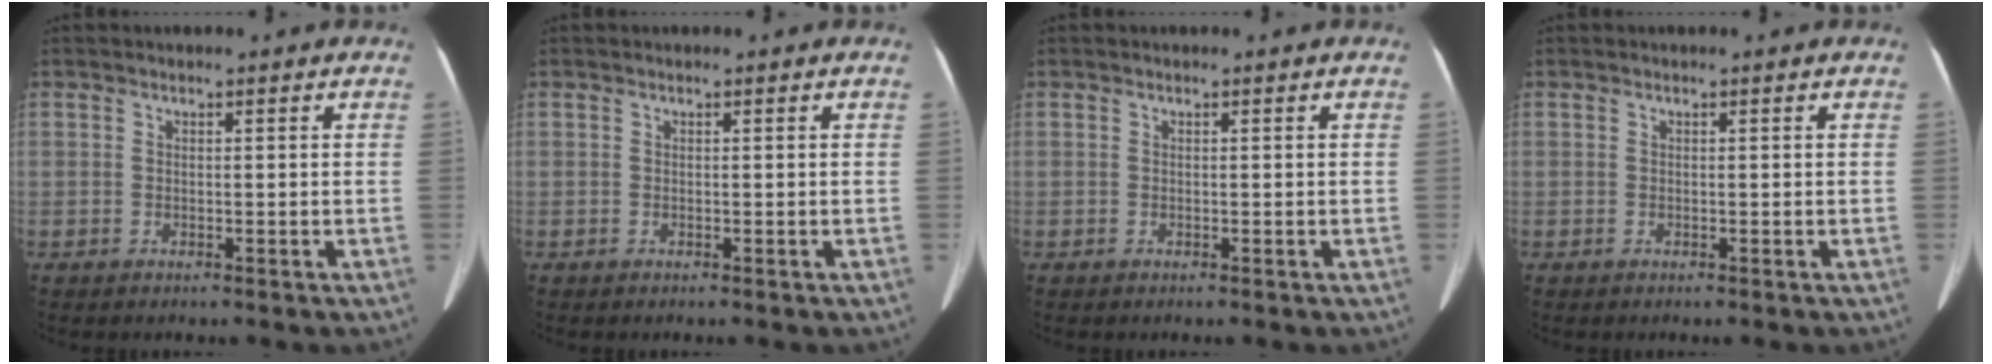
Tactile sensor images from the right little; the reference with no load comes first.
{"total": 0.0}
{"total": 0.0}
{"total": 0.0}